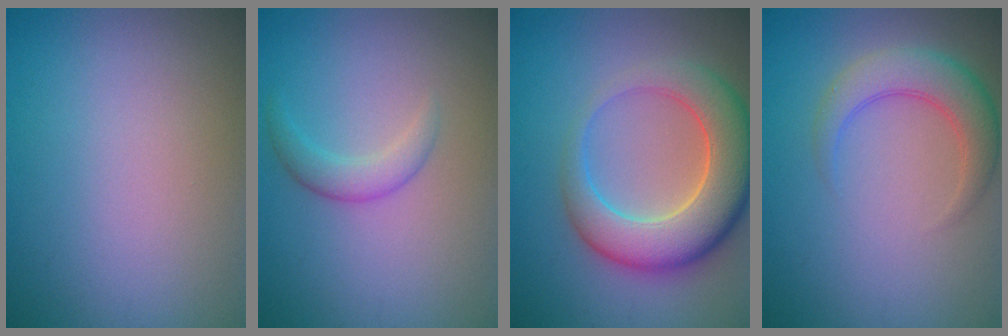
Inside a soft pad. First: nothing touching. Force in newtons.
{"total": 2.1, "press": 2.1, "slide": 0.1}
{"total": 8.5, "press": 8.5, "slide": 0.6}
{"total": 4.1, "press": 4.1, "slide": 0.3}